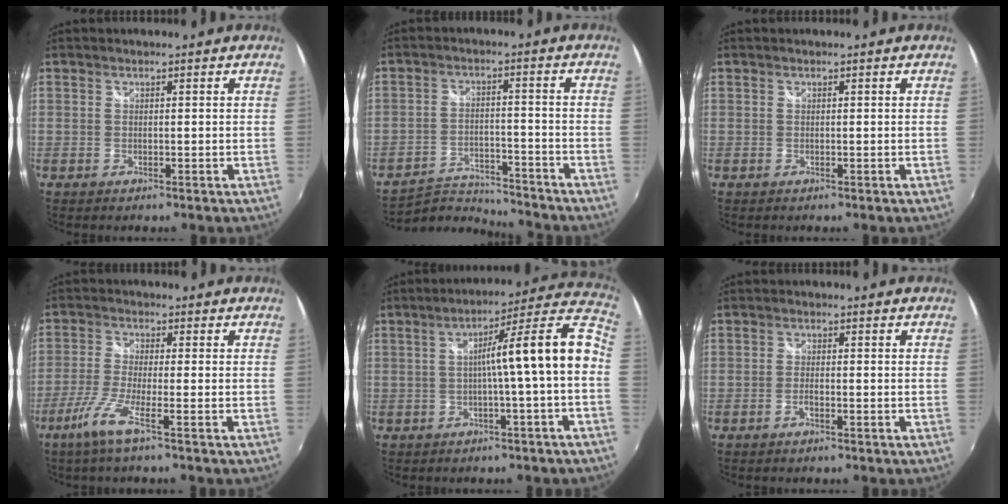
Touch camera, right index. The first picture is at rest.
{"total": 9.4, "force": [-9.2, 1.7, 1.2], "torque": [-0.048, 0.003, -0.149]}
{"total": 0.0}
{"total": 6.2, "force": [-3.6, -0.5, 5.0], "torque": [-0.124, -0.012, -0.074]}
{"total": 12.3, "force": [-1.8, -0.5, 12.2], "torque": [-0.154, 0.035, -0.019]}
{"total": 1.1, "force": [-0.6, 0.3, 0.9], "torque": [-0.022, -0.001, -0.012]}